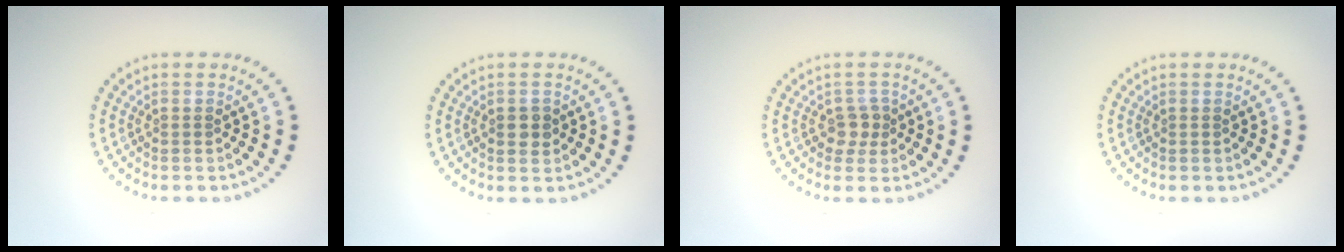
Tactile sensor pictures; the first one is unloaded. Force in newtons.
{"total": 1.4, "press": 1.4, "slide": 0.2}
{"total": 1.8, "press": 1.4, "slide": 1.0}
{"total": 0.0}